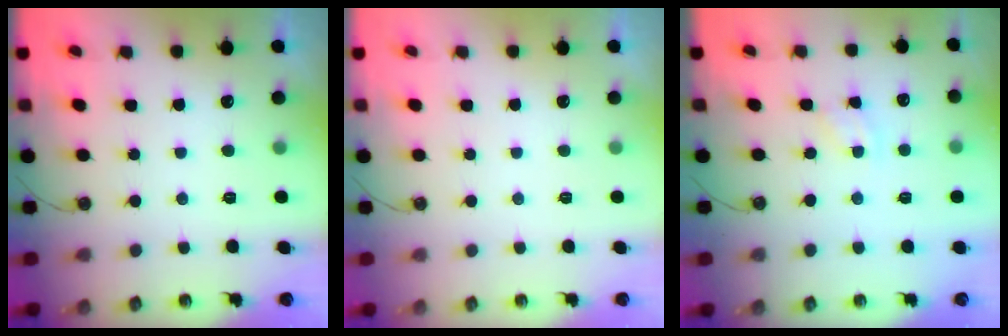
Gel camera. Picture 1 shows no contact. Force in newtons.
{"total": 0.0}
{"total": 2.0, "press": 2.0, "slide": 0.3}